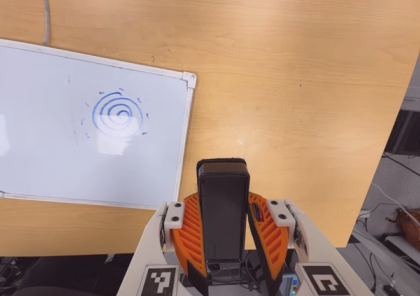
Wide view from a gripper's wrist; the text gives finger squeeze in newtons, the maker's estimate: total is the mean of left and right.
{"total": 7.1, "left": 5.5, "right": 8.7}